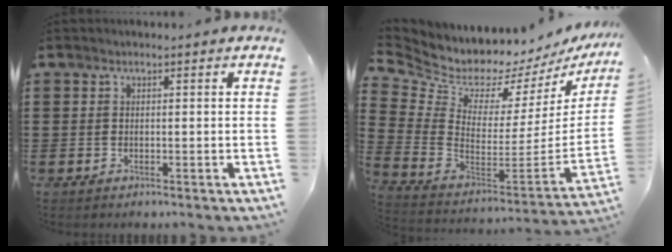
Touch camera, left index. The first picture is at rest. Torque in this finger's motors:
{"motor_torque": [1.73, -0.41, 0.06, -0.03]}